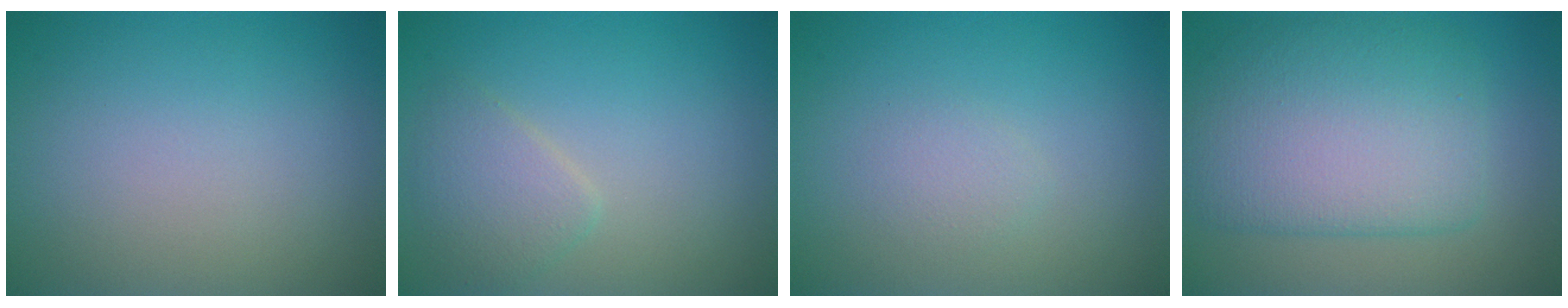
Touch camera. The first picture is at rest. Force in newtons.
{"total": 2.4, "press": 2.4, "slide": 0.1}
{"total": 1.1, "press": 1.1, "slide": 0.0}
{"total": 8.1, "press": 8.1, "slide": 0.3}